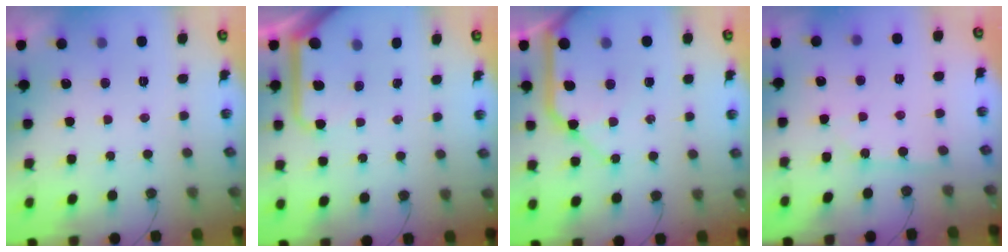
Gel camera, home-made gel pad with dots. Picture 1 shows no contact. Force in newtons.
{"total": 10.3, "press": 10.3, "slide": 1.2}
{"total": 16.8, "press": 16.6, "slide": 2.4}
{"total": 1.8, "press": 1.8, "slide": 0.2}